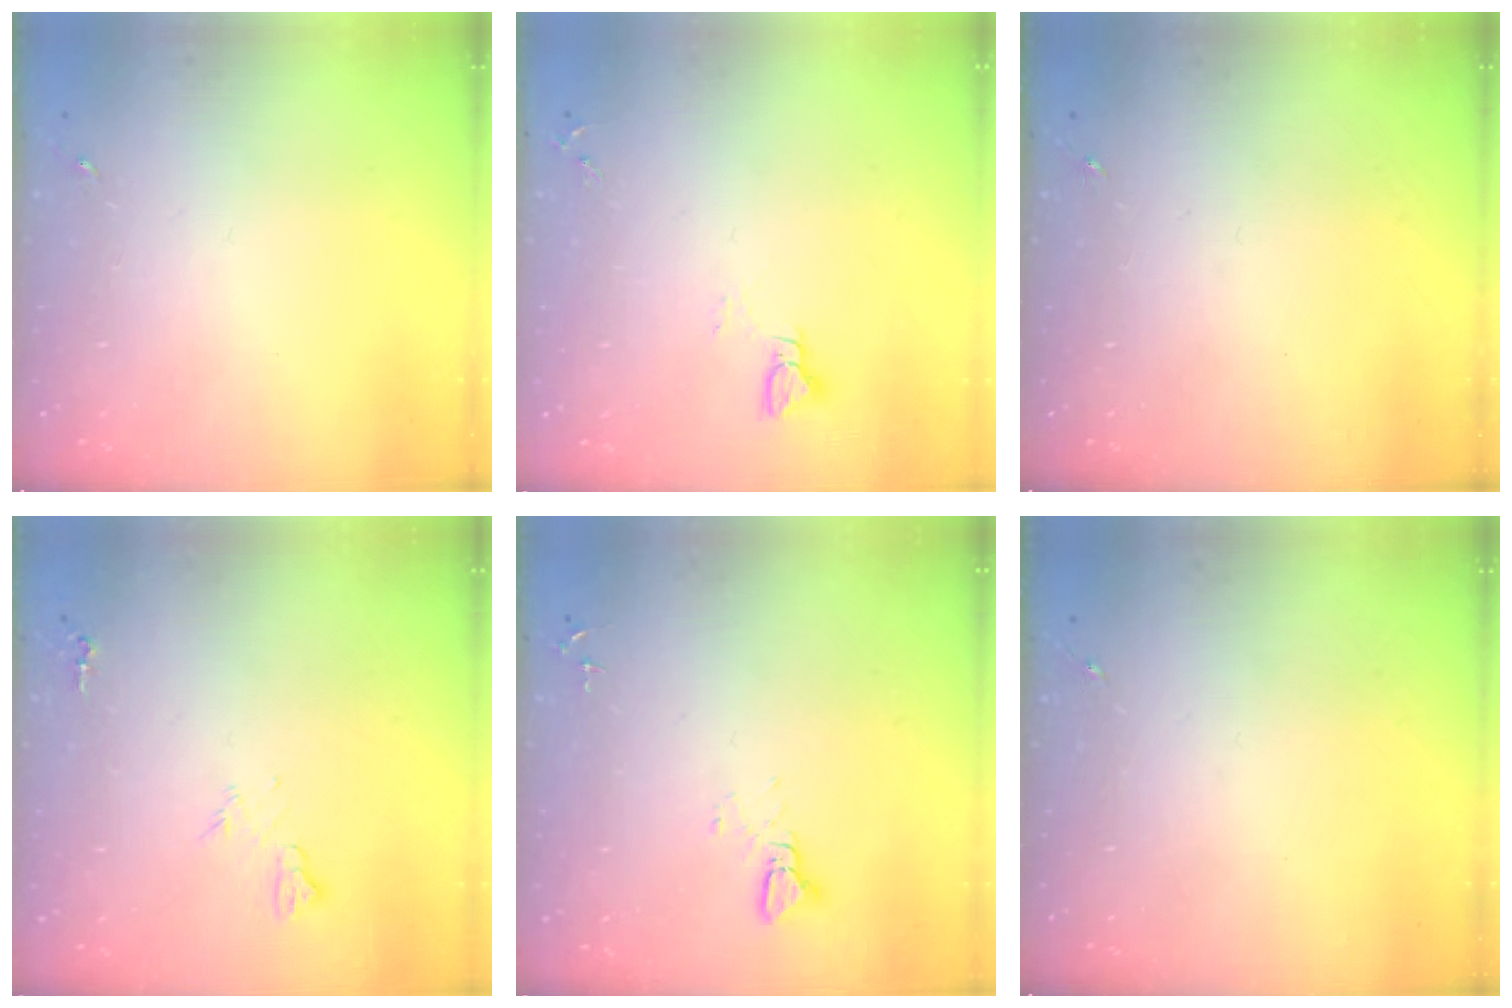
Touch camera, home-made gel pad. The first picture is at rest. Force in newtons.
{"total": 2.9, "press": 2.9, "slide": 0.3}
{"total": 0.0}
{"total": 5.8, "press": 5.8, "slide": 0.7}
{"total": 2.4, "press": 2.4, "slide": 0.1}
{"total": 0.0}